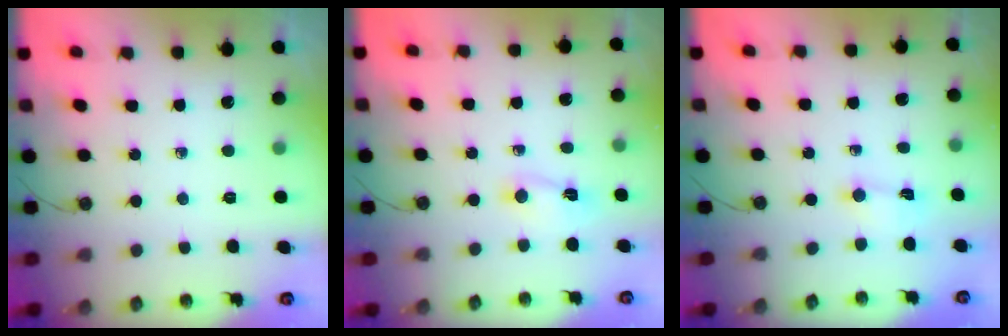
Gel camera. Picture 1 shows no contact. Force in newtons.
{"total": 1.8, "press": 1.8, "slide": 0.3}
{"total": 0.5, "press": 0.5, "slide": 0.2}